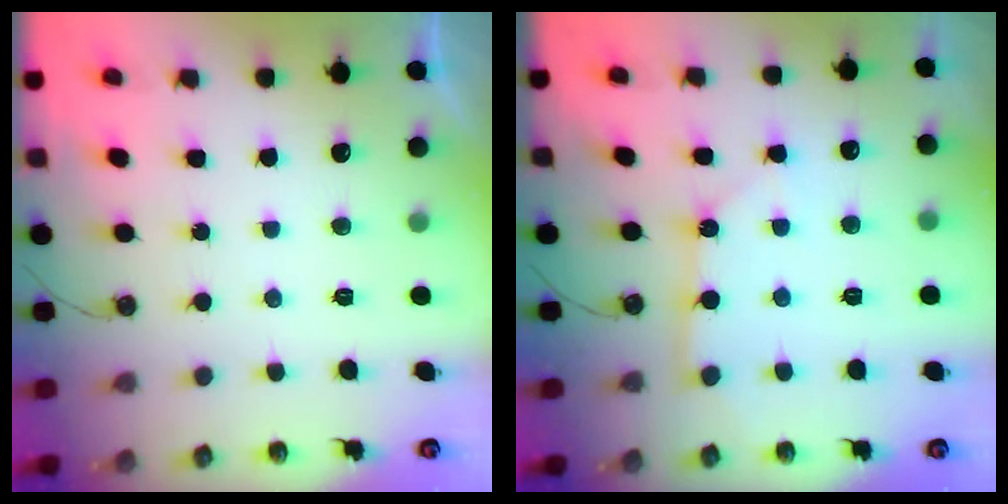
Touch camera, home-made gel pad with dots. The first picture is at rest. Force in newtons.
{"total": 3.0, "press": 3.0, "slide": 0.3}